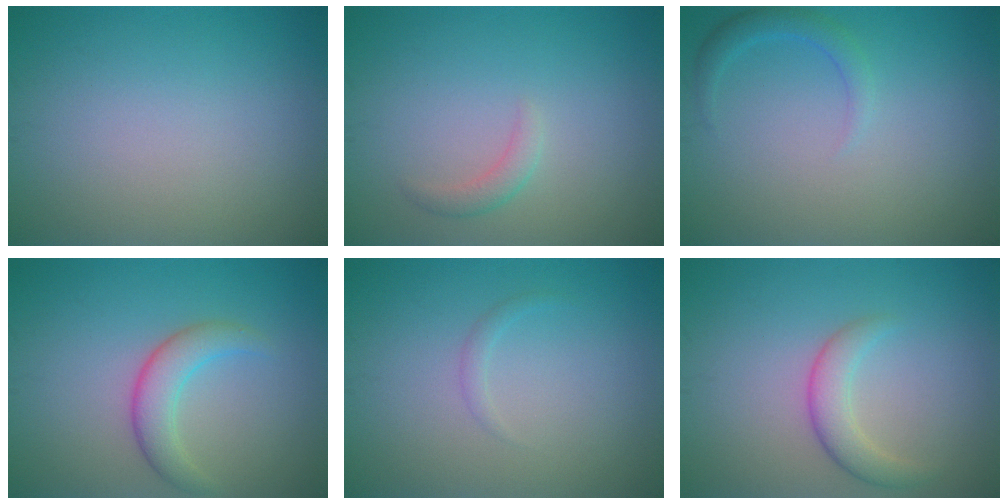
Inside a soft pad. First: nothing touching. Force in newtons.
{"total": 1.3, "press": 1.3, "slide": 0.1}
{"total": 1.6, "press": 1.6, "slide": 0.1}
{"total": 3.1, "press": 3.1, "slide": 0.1}
{"total": 0.7, "press": 0.7, "slide": 0.1}
{"total": 2.6, "press": 2.6, "slide": 0.1}